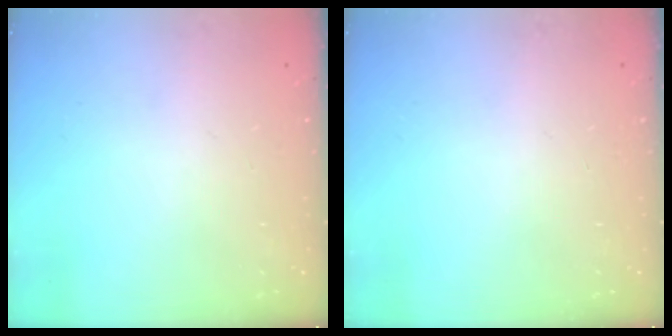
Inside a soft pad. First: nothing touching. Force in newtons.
{"total": 0.0}